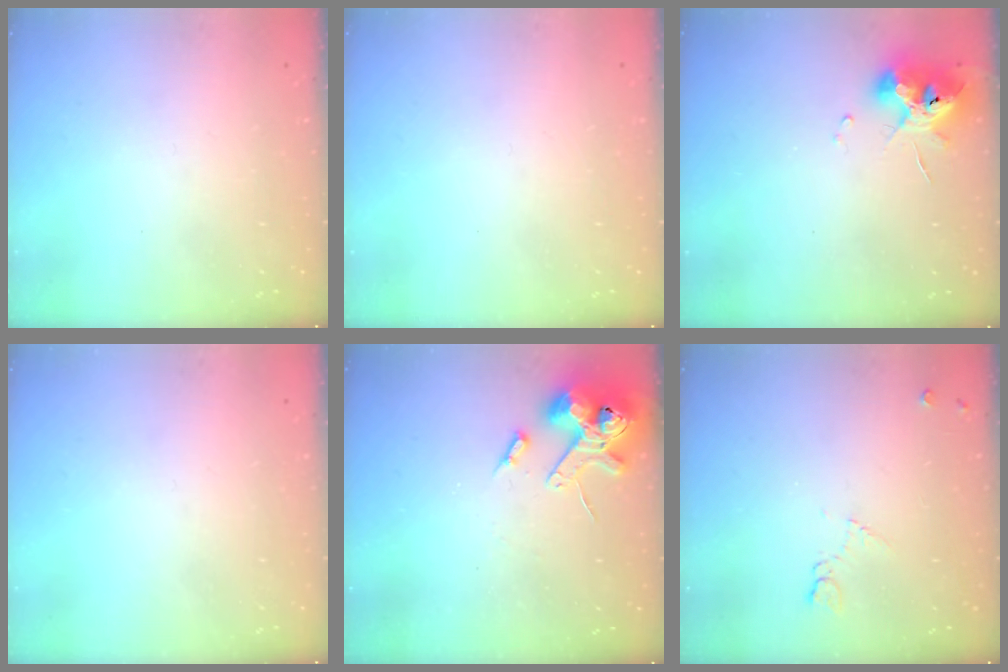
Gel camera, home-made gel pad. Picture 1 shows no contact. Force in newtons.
{"total": 0.0}
{"total": 11.2, "press": 11.2, "slide": 0.4}
{"total": 0.0}
{"total": 12.6, "press": 12.4, "slide": 2.1}
{"total": 6.1, "press": 6.0, "slide": 0.9}